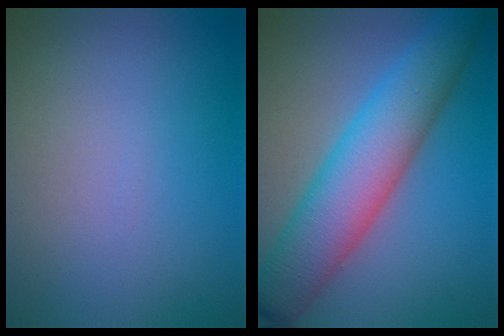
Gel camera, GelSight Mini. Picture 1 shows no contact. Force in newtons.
{"total": 8.4, "press": 8.4, "slide": 0.1}